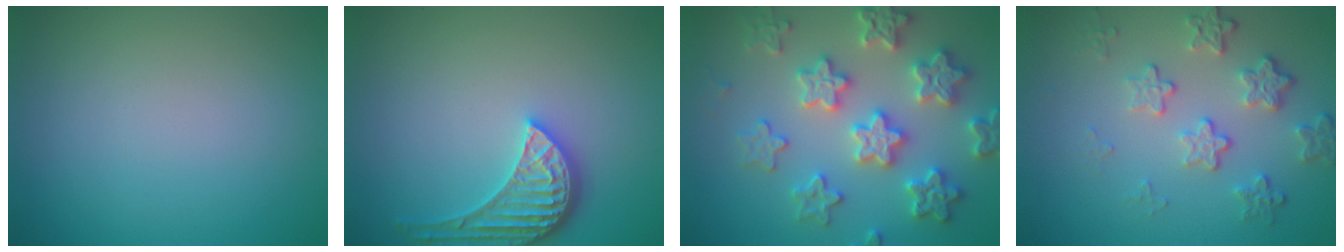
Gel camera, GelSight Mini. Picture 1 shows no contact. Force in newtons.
{"total": 4.0, "press": 3.6, "slide": 1.8}
{"total": 6.1, "press": 6.0, "slide": 1.2}
{"total": 4.0, "press": 3.0, "slide": 2.6}